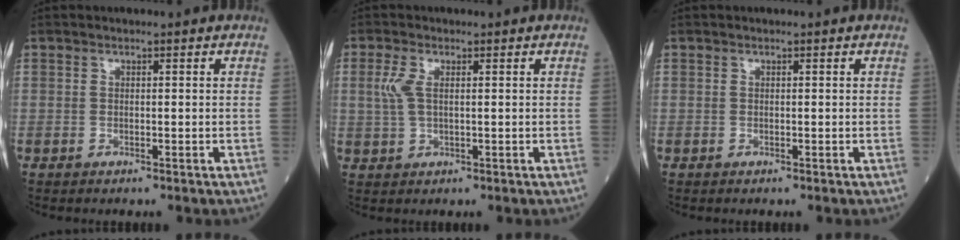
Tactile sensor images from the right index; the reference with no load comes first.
{"total": 3.2, "force": [0.7, 1.3, 2.8], "torque": [-0.077, 0.006, 0.017]}
{"total": 0.0}